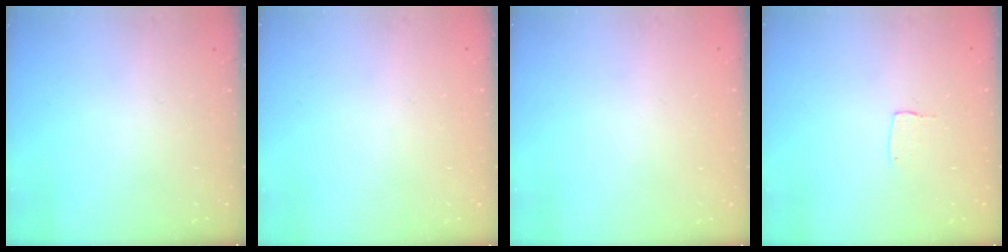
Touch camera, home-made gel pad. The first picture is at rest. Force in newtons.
{"total": 0.0}
{"total": 0.0}
{"total": 3.2, "press": 3.2, "slide": 0.2}